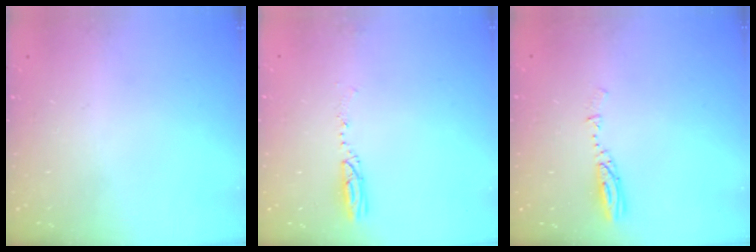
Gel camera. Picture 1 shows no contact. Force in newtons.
{"total": 3.5, "press": 3.4, "slide": 0.7}
{"total": 3.8, "press": 3.7, "slide": 0.2}